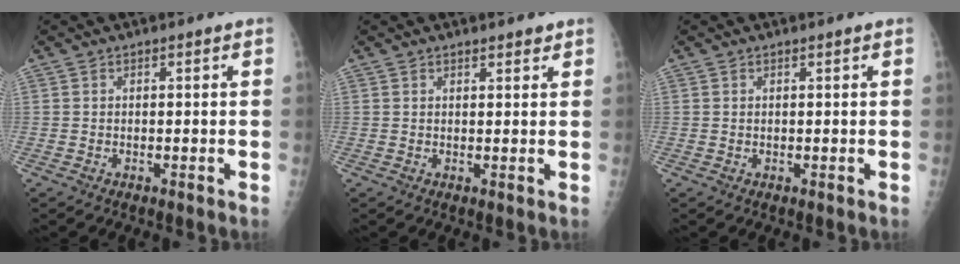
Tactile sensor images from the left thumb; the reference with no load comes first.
{"total": 1.6, "force": [1.4, 0.6, 0.6], "torque": [-0.002, -0.008, 0.018]}
{"total": 0.0}